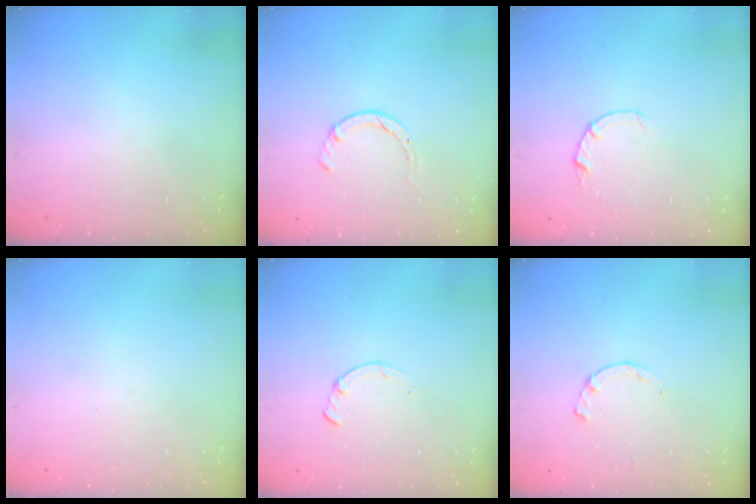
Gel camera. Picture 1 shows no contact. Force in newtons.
{"total": 1.7, "press": 1.7, "slide": 0.3}
{"total": 2.6, "press": 2.6, "slide": 0.4}
{"total": 0.0}
{"total": 0.7, "press": 0.6, "slide": 0.2}
{"total": 1.2, "press": 1.1, "slide": 0.3}